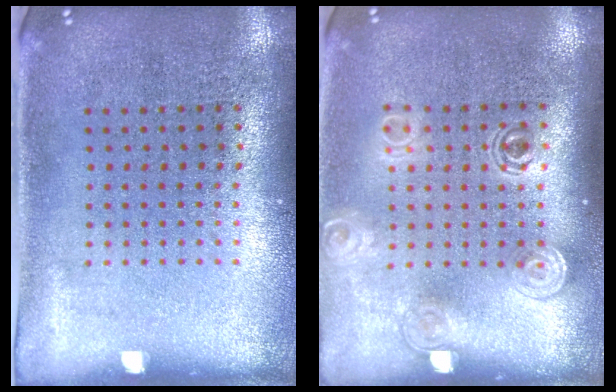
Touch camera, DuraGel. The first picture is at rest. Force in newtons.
{"total": 1.6, "press": 1.2, "slide": 1.0}